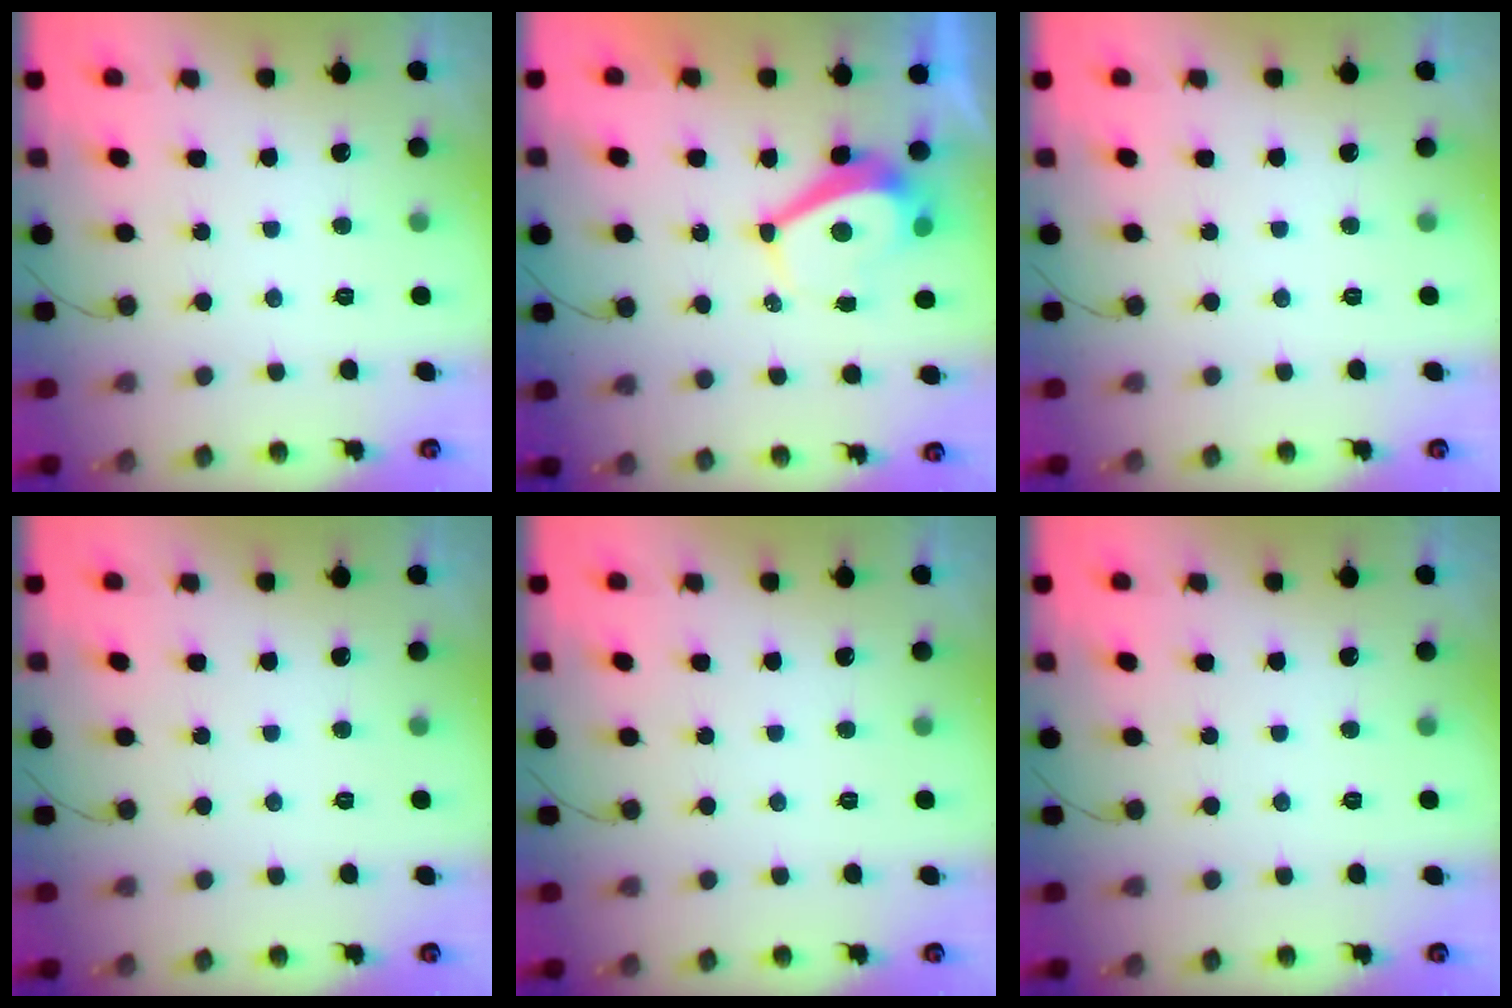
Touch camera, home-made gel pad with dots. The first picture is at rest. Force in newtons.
{"total": 4.3, "press": 4.3, "slide": 0.1}
{"total": 0.0}
{"total": 0.0}
{"total": 0.0}
{"total": 0.0}